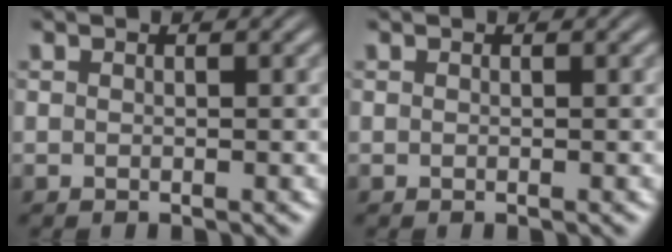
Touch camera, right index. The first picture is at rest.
{"total": 0.0}